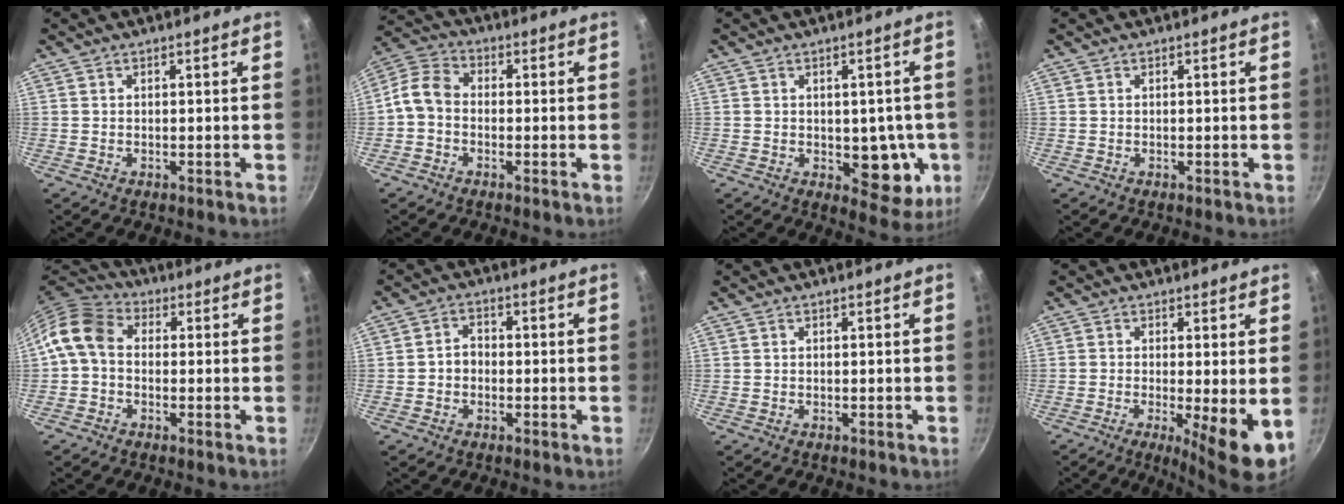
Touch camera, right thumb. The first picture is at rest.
{"total": 6.7, "force": [-1.5, 5.1, 4.1], "torque": [-0.078, 0.032, -0.049]}
{"total": 10.0, "force": [-1.5, 6.0, 7.8], "torque": [-0.040, -0.006, -0.013]}
{"total": 0.0}
{"total": 8.4, "force": [0.0, 6.5, 5.3], "torque": [-0.093, 0.026, -0.022]}
{"total": 3.3, "force": [-0.7, 2.7, 1.8], "torque": [-0.015, 0.016, -0.017]}
{"total": 0.0}
{"total": 7.9, "force": [-1.4, 1.4, 7.7], "torque": [-0.113, -0.011, -0.017]}